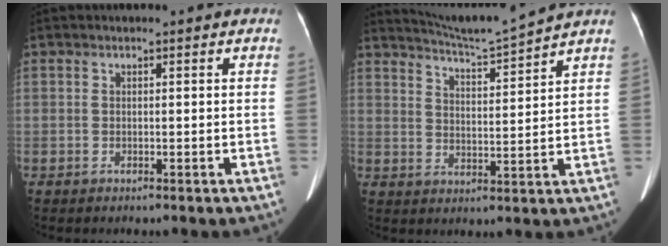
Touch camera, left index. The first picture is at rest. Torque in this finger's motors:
{"motor_torque": [0.24, -0.82, -0.14, 0.00]}